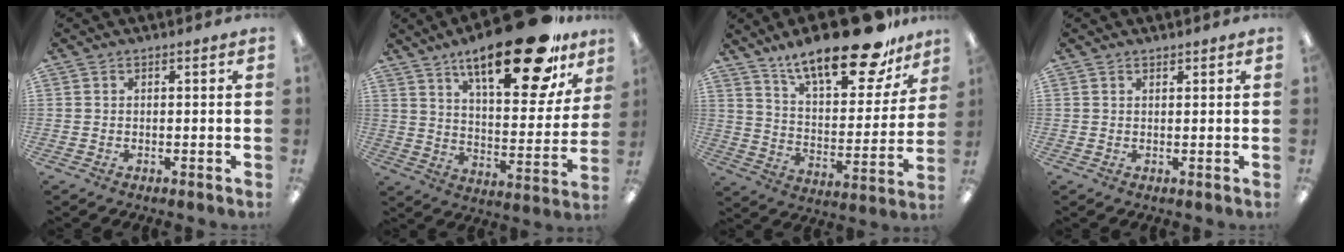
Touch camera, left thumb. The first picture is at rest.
{"total": 24.6, "force": [16.5, 8.2, 16.3], "torque": [-0.239, -0.098, 0.265]}
{"total": 22.8, "force": [16.9, 7.3, 13.5], "torque": [-0.209, -0.108, 0.284]}
{"total": 0.9, "force": [0.8, 0.3, 0.1], "torque": [-0.003, 0.000, 0.015]}